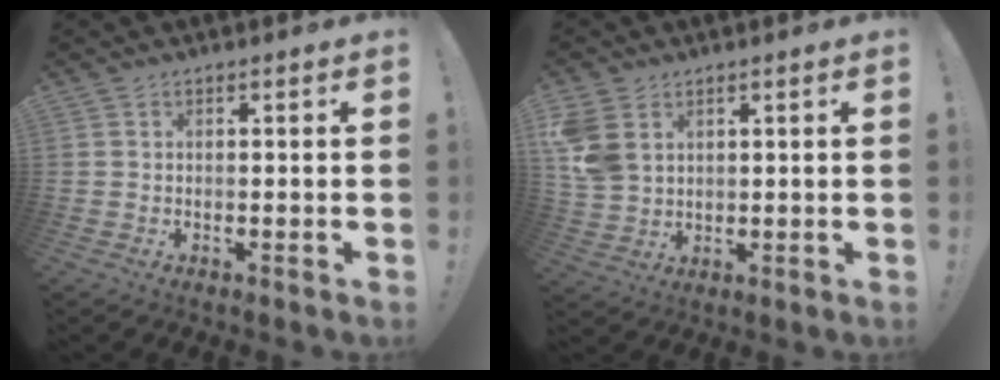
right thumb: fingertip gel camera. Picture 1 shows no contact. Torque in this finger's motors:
{"motor_torque": [0.65, 2.16, 0.72, 0.25, 0.07]}